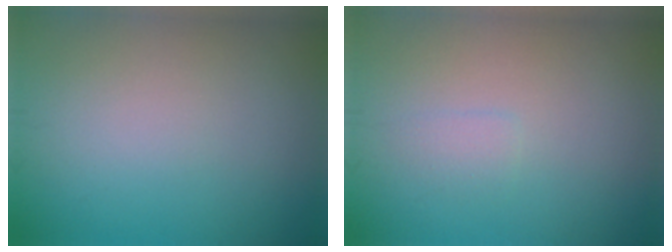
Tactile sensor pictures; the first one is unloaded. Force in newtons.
{"total": 0.9, "press": 0.9, "slide": 0.1}